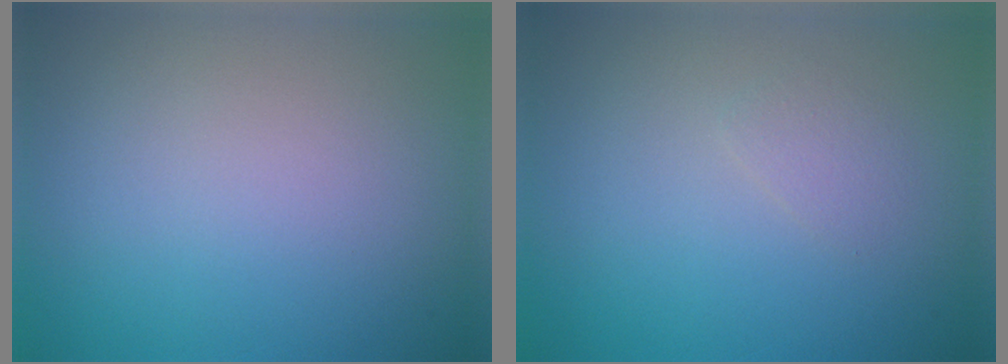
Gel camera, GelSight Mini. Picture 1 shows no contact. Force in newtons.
{"total": 0.9, "press": 0.9, "slide": 0.1}